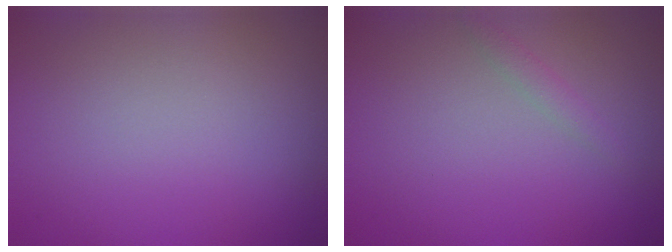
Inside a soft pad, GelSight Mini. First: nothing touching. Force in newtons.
{"total": 0.9, "press": 0.9, "slide": 0.0}